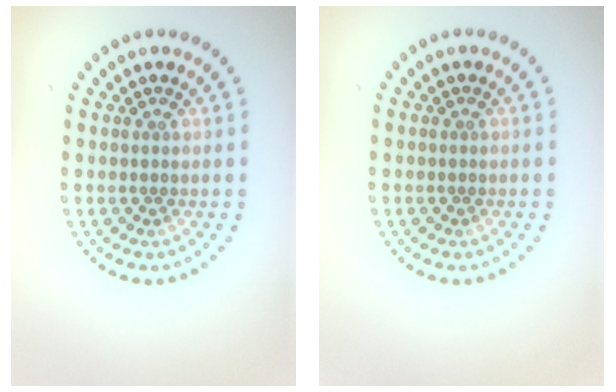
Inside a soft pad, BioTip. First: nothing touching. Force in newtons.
{"total": 0.0}